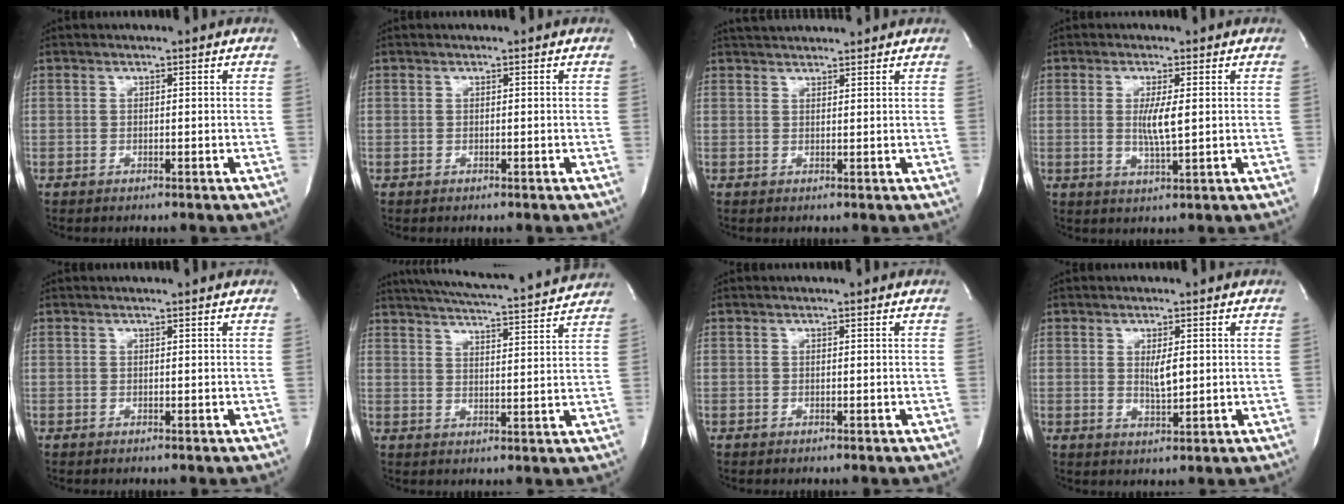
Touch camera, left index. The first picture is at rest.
{"total": 0.0}
{"total": 6.1, "force": [5.9, 0.6, 1.5], "torque": [-0.027, 0.034, 0.085]}
{"total": 4.3, "force": [0.5, 0.2, 4.3], "torque": [-0.085, -0.009, 0.010]}
{"total": 1.2, "force": [1.1, 0.0, 0.3], "torque": [-0.009, 0.008, 0.014]}
{"total": 16.9, "force": [15.8, 0.6, 6.1], "torque": [-0.109, 0.003, 0.213]}
{"total": 0.0}
{"total": 3.2, "force": [0.6, 0.7, 3.0], "torque": [-0.055, -0.006, 0.012]}